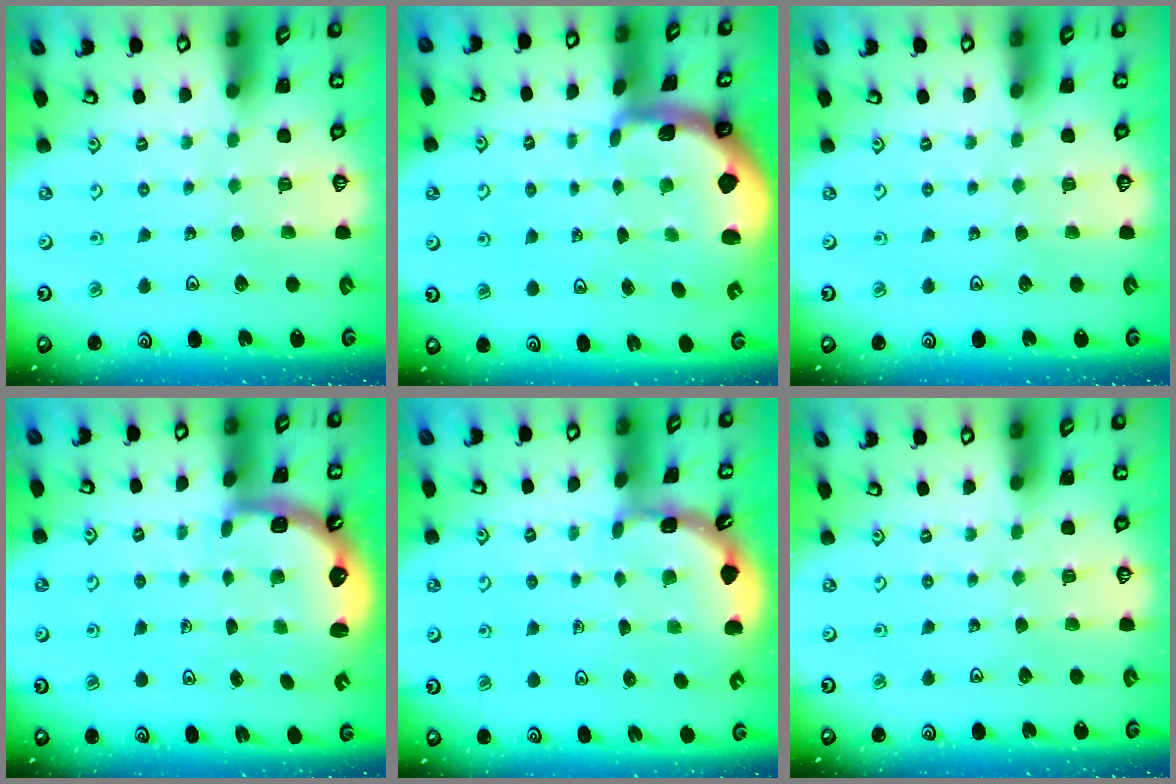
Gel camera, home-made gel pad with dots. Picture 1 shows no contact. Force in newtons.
{"total": 1.7, "press": 1.6, "slide": 0.4}
{"total": 0.0}
{"total": 2.9, "press": 2.4, "slide": 1.6}
{"total": 1.9, "press": 1.9, "slide": 0.1}
{"total": 0.0}